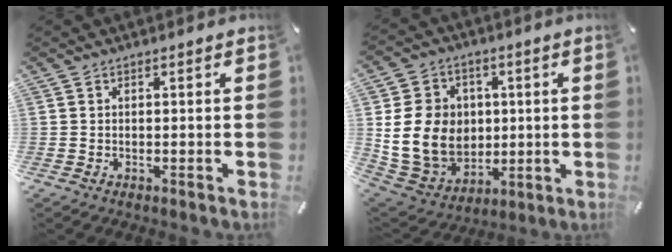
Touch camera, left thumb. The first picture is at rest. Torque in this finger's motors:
{"motor_torque": [0.78, 0.74, 0.48, -0.17, 0.32]}